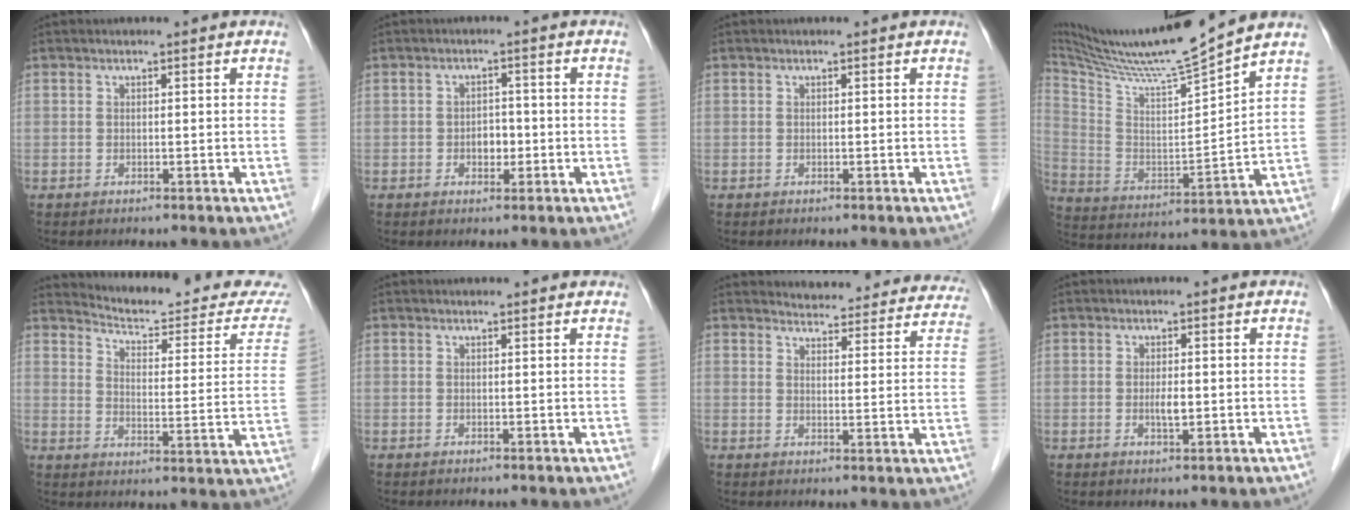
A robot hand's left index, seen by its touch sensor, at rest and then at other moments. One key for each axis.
{"total": 2.5, "fx": -0.8, "fy": 1.6, "fz": 1.7, "tx": -0.022, "ty": 0.004, "tz": -0.008}
{"total": 0.0}
{"total": 17.0, "fx": 15.2, "fy": -1.9, "fz": 7.3, "tx": -0.145, "ty": -0.022, "tz": 0.266}
{"total": 19.2, "fx": 18.7, "fy": 1.9, "fz": 4.0, "tx": -0.047, "ty": -0.082, "tz": 0.222}
{"total": 2.2, "fx": 2.0, "fy": 0.9, "fz": 0.5, "tx": -0.008, "ty": 0.019, "tz": 0.016}
{"total": 18.5, "fx": 17.7, "fy": 4.4, "fz": 2.9, "tx": -0.010, "ty": -0.041, "tz": 0.188}
{"total": 1.6, "fx": -0.3, "fy": 0.4, "fz": 1.5, "tx": -0.030, "ty": -0.004, "tz": -0.002}